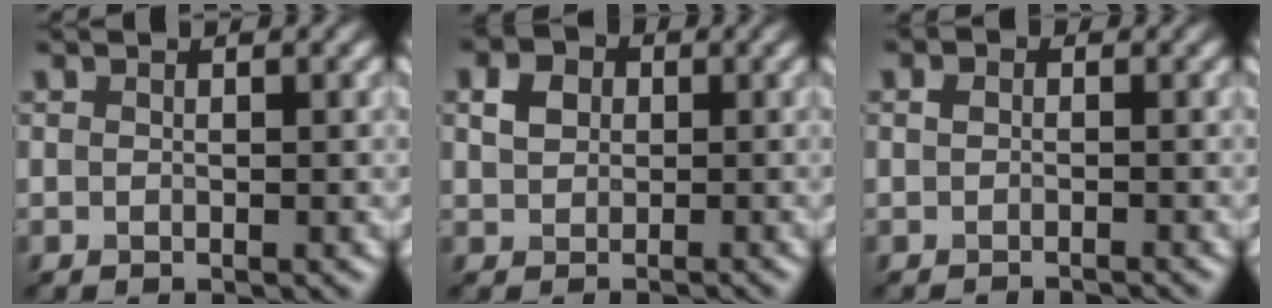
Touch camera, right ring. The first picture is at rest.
{"total": 1.3, "force": [-0.2, 1.2, 0.2], "torque": [-0.016, 0.011, 0.010]}
{"total": 1.2, "force": [-1.2, 0.0, 0.1], "torque": [-0.002, 0.009, 0.005]}